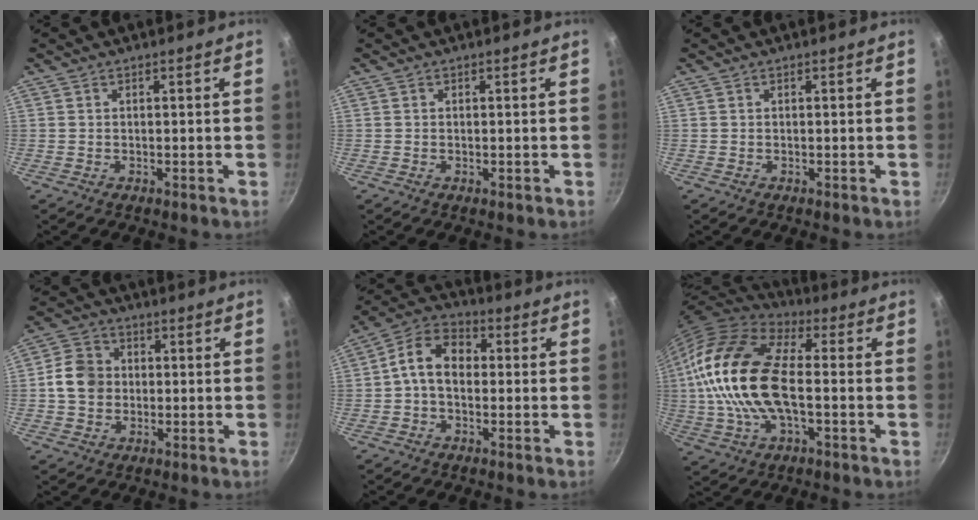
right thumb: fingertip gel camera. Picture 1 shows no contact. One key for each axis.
{"total": 0.0}
{"total": 0.0}
{"total": 7.8, "fx": 0.0, "fy": 6.7, "fz": 3.9, "tx": -0.047, "ty": 0.013, "tz": -0.014}
{"total": 9.1, "fx": 0.2, "fy": 6.4, "fz": 6.5, "tx": -0.090, "ty": 0.028, "tz": -0.018}
{"total": 21.3, "fx": -0.3, "fy": 11.1, "fz": 18.2, "tx": -0.348, "ty": 0.028, "tz": -0.017}